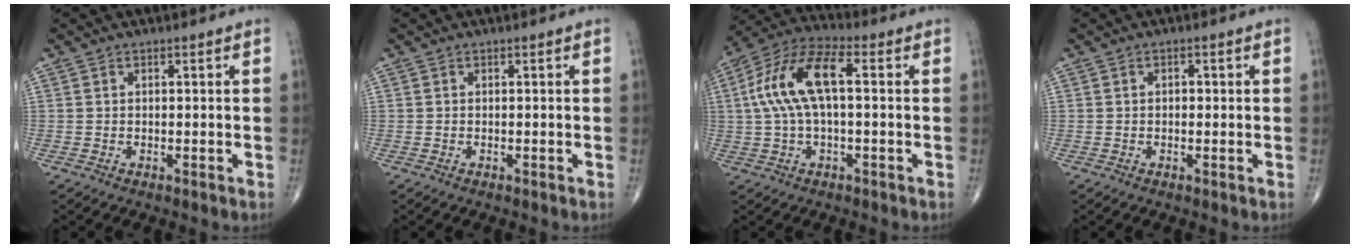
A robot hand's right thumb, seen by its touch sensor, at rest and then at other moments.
{"total": 0.0}
{"total": 13.1, "force": [1.5, 5.5, 11.8], "torque": [-0.253, 0.041, 0.022]}
{"total": 1.1, "force": [0.1, 0.7, 0.8], "torque": [-0.005, 0.002, -0.001]}